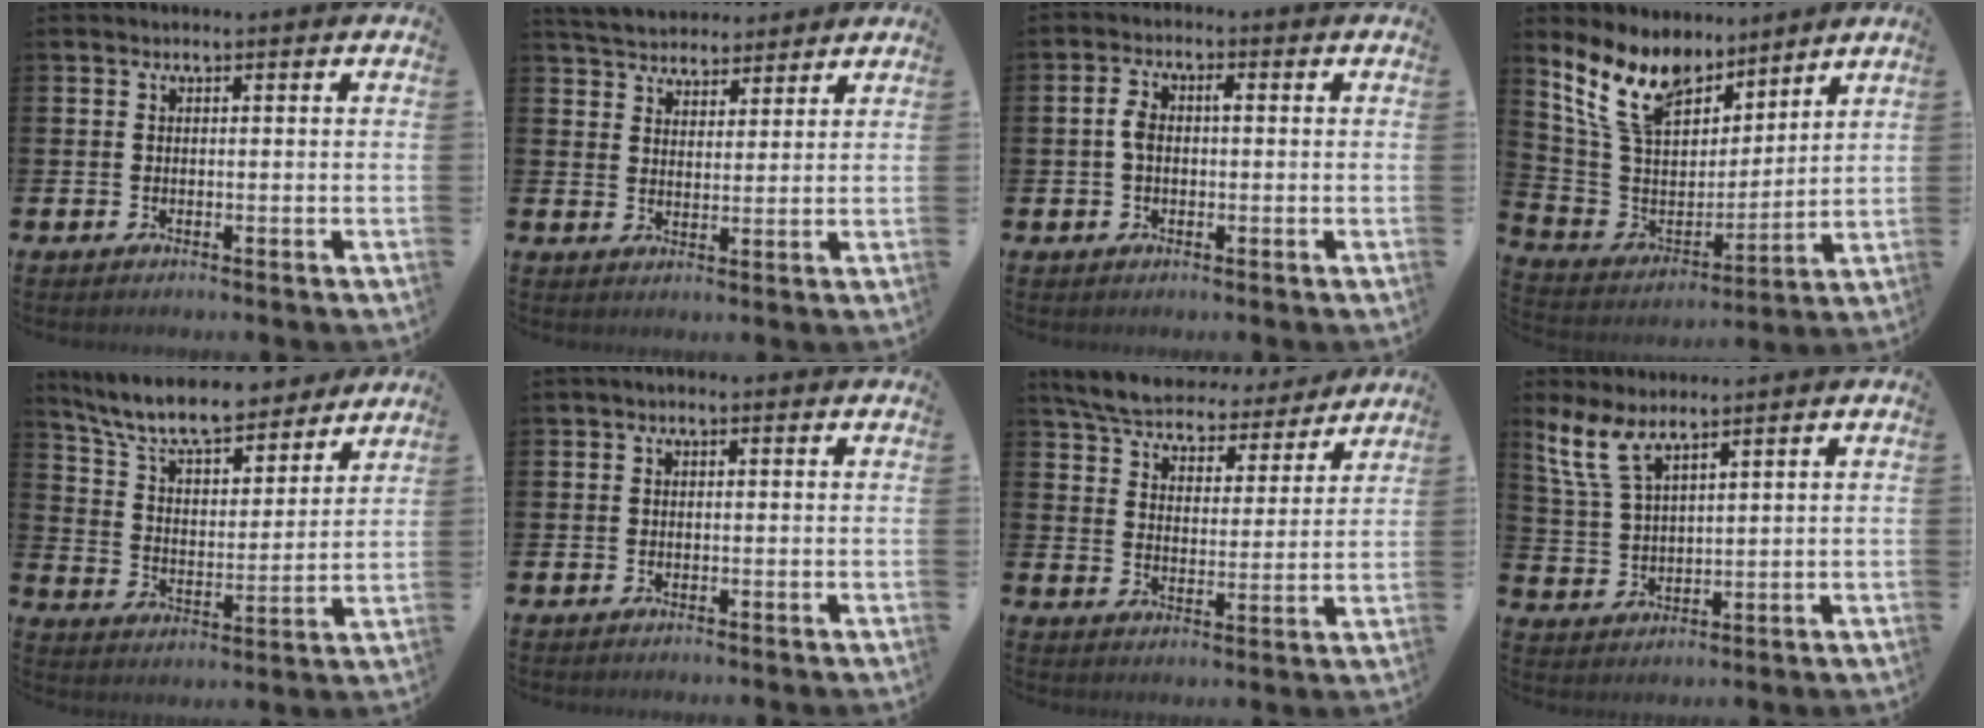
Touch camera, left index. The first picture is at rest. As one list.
[{"total": 5.0, "force": [4.9, 1.2, -0.1], "torque": [-0.022, -0.020, 0.089]}, {"total": 3.4, "force": [0.2, 2.0, 2.7], "torque": [-0.050, 0.010, 0.000]}, {"total": 12.1, "force": [9.9, 5.4, 4.5], "torque": [-0.145, -0.049, 0.184]}, {"total": 9.5, "force": [8.6, 2.2, 3.3], "torque": [-0.098, -0.057, 0.149]}, {"total": 0.6, "force": [-0.3, 0.2, 0.4], "torque": [-0.006, -0.001, -0.007]}, {"total": 7.4, "force": [7.1, 1.6, 1.5], "torque": [-0.066, -0.044, 0.127]}, {"total": 6.7, "force": [5.4, 2.0, 3.4], "torque": [-0.087, -0.011, 0.100]}]